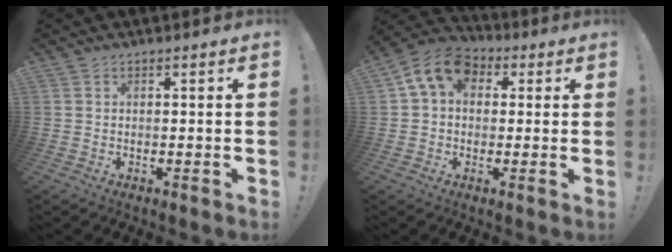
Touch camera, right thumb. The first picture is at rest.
{"total": 11.1, "force": [3.3, 8.1, 6.9], "torque": [-0.117, 0.001, 0.064]}